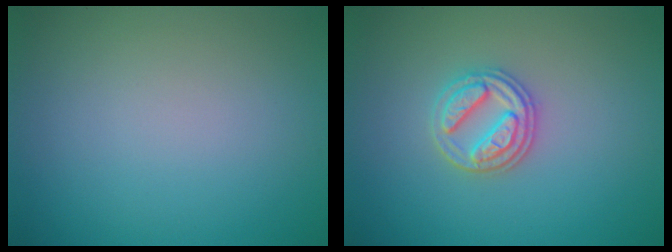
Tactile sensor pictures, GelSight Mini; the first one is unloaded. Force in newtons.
{"total": 3.0, "press": 2.8, "slide": 1.0}